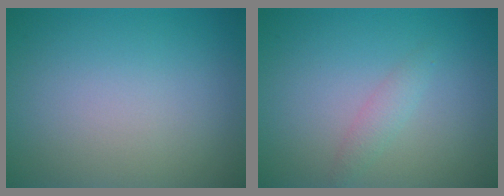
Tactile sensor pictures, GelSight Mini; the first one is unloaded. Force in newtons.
{"total": 1.3, "press": 1.3, "slide": 0.1}